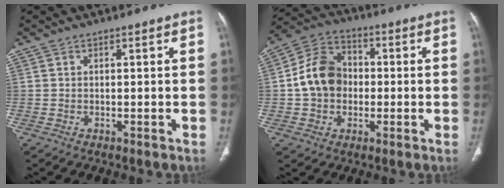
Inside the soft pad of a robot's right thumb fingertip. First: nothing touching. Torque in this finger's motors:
{"motor_torque": [-0.12, 0.46, 0.52, -0.26, 0.09]}